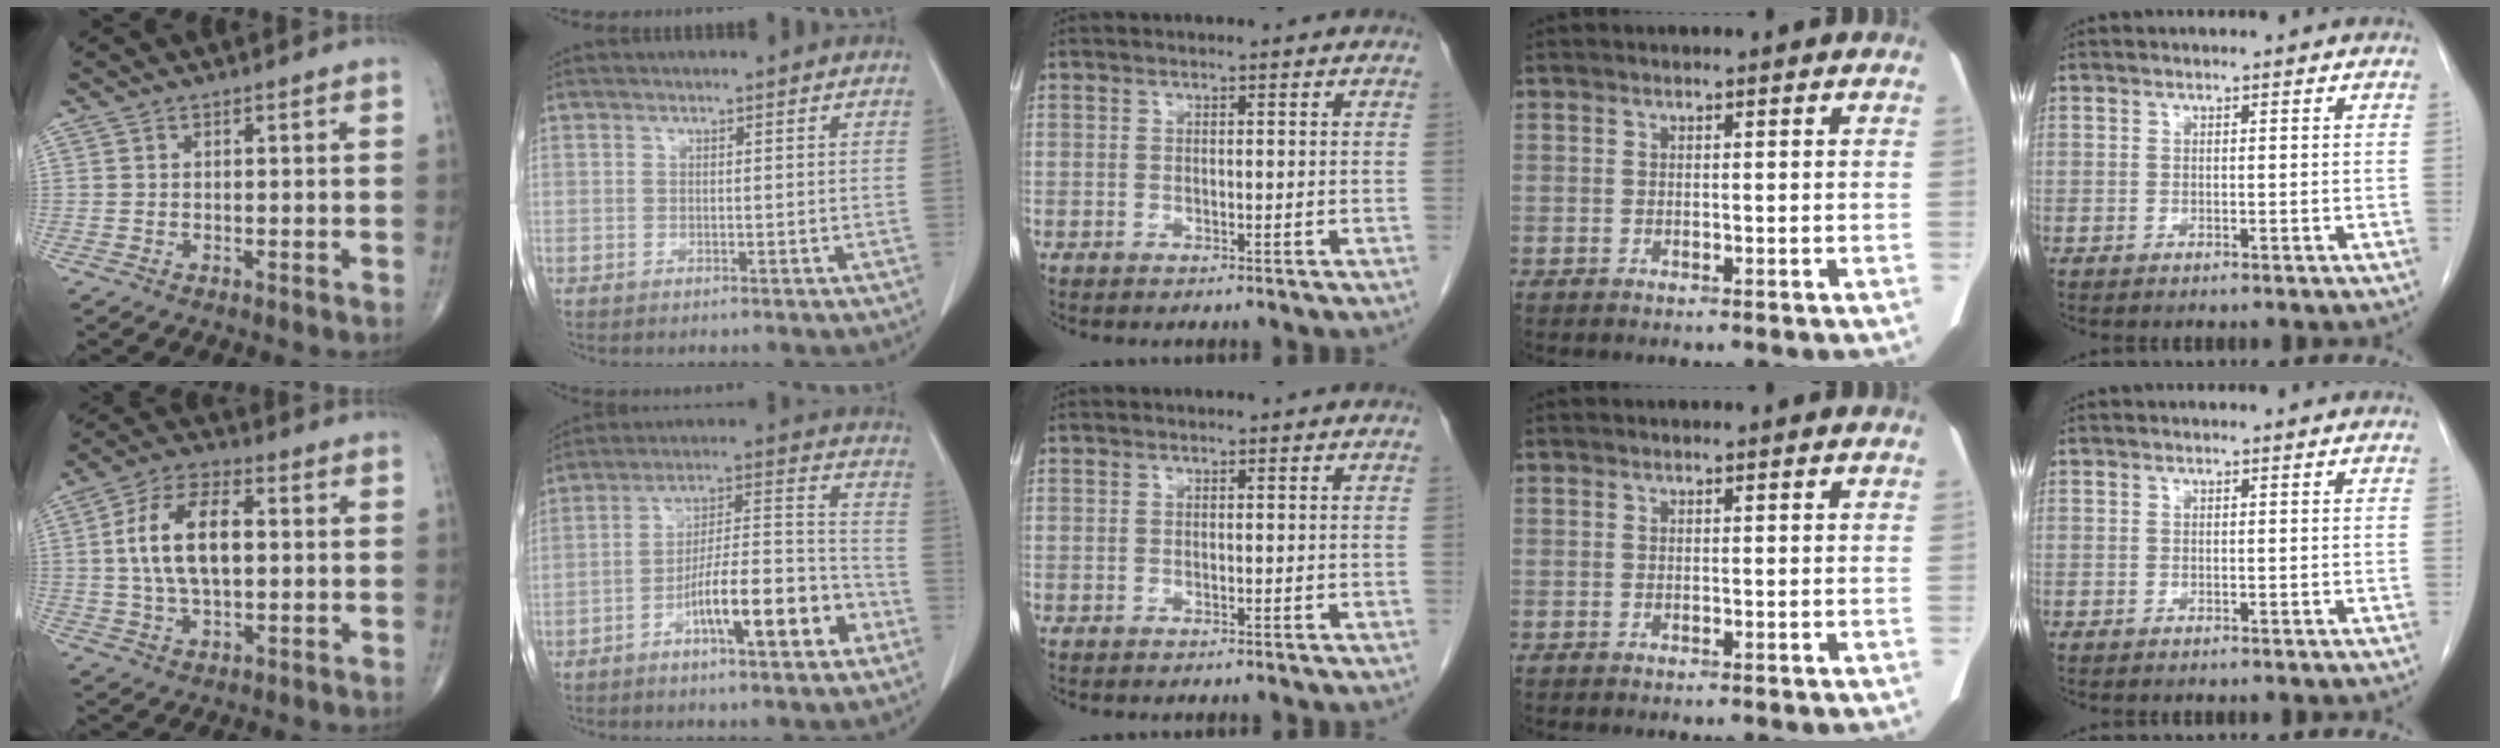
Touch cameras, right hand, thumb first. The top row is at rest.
{"thumb": {"total": 13.2, "force": [1.2, 6.8, 11.2], "torque": [-0.210, 0.017, 0.020]}, "index": {"total": 13.9, "force": [-6.5, 2.8, 12.0], "torque": [-0.197, 0.020, -0.103]}}